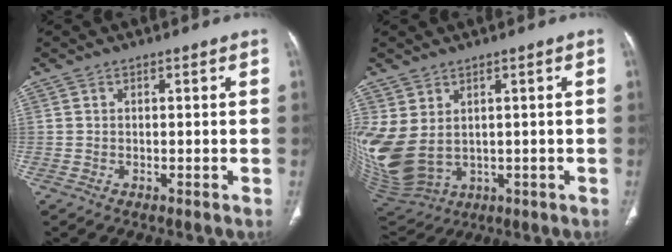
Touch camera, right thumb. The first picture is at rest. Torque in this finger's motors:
{"motor_torque": [-0.64, 2.35, 2.40, -0.04, 0.67]}